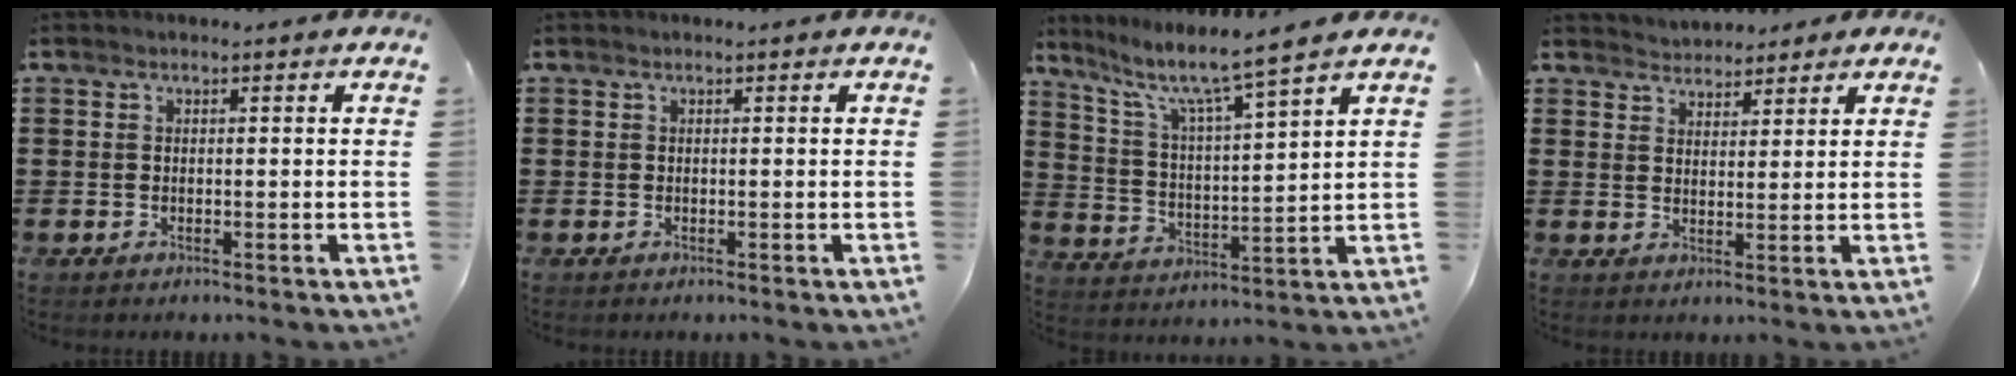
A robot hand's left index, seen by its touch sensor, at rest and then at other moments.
{"total": 0.0}
{"total": 5.5, "force": [4.5, -0.6, 3.2], "torque": [-0.084, -0.037, 0.066]}
{"total": 3.1, "force": [2.9, 1.0, -0.3], "torque": [-0.006, -0.004, 0.056]}